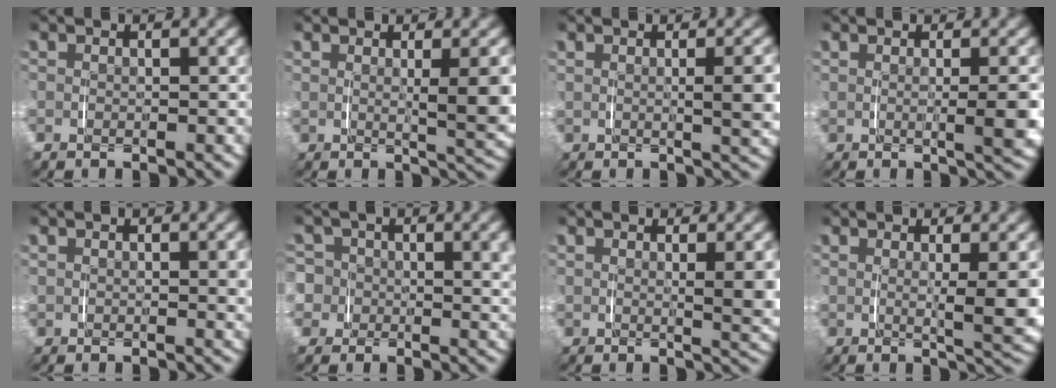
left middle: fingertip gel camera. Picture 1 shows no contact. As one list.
[{"total": 4.7, "force": [1.2, 1.4, 4.4], "torque": [-0.052, -0.002, 0.021]}, {"total": 3.4, "force": [0.6, 1.0, 3.2], "torque": [-0.042, 0.003, 0.009]}, {"total": 3.2, "force": [0.3, 0.9, 3.0], "torque": [-0.042, 0.002, 0.004]}, {"total": 1.1, "force": [0.6, 0.6, 0.7], "torque": [-0.009, 0.002, 0.007]}, {"total": 6.7, "force": [0.2, 6.3, 2.5], "torque": [-0.070, -0.017, -0.003]}, {"total": 3.2, "force": [1.1, 0.9, 2.9], "torque": [-0.036, -0.005, 0.019]}, {"total": 4.6, "force": [1.1, 1.3, 4.3], "torque": [-0.058, -0.004, 0.019]}]